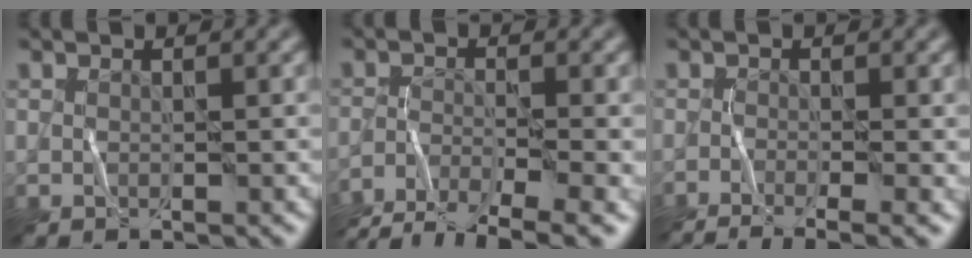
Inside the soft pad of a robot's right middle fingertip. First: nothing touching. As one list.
[{"total": 5.5, "force": [-4.6, 0.8, 3.0], "torque": [-0.061, -0.003, -0.076]}, {"total": 4.1, "force": [-2.6, 0.9, 3.1], "torque": [-0.034, 0.002, -0.032]}]